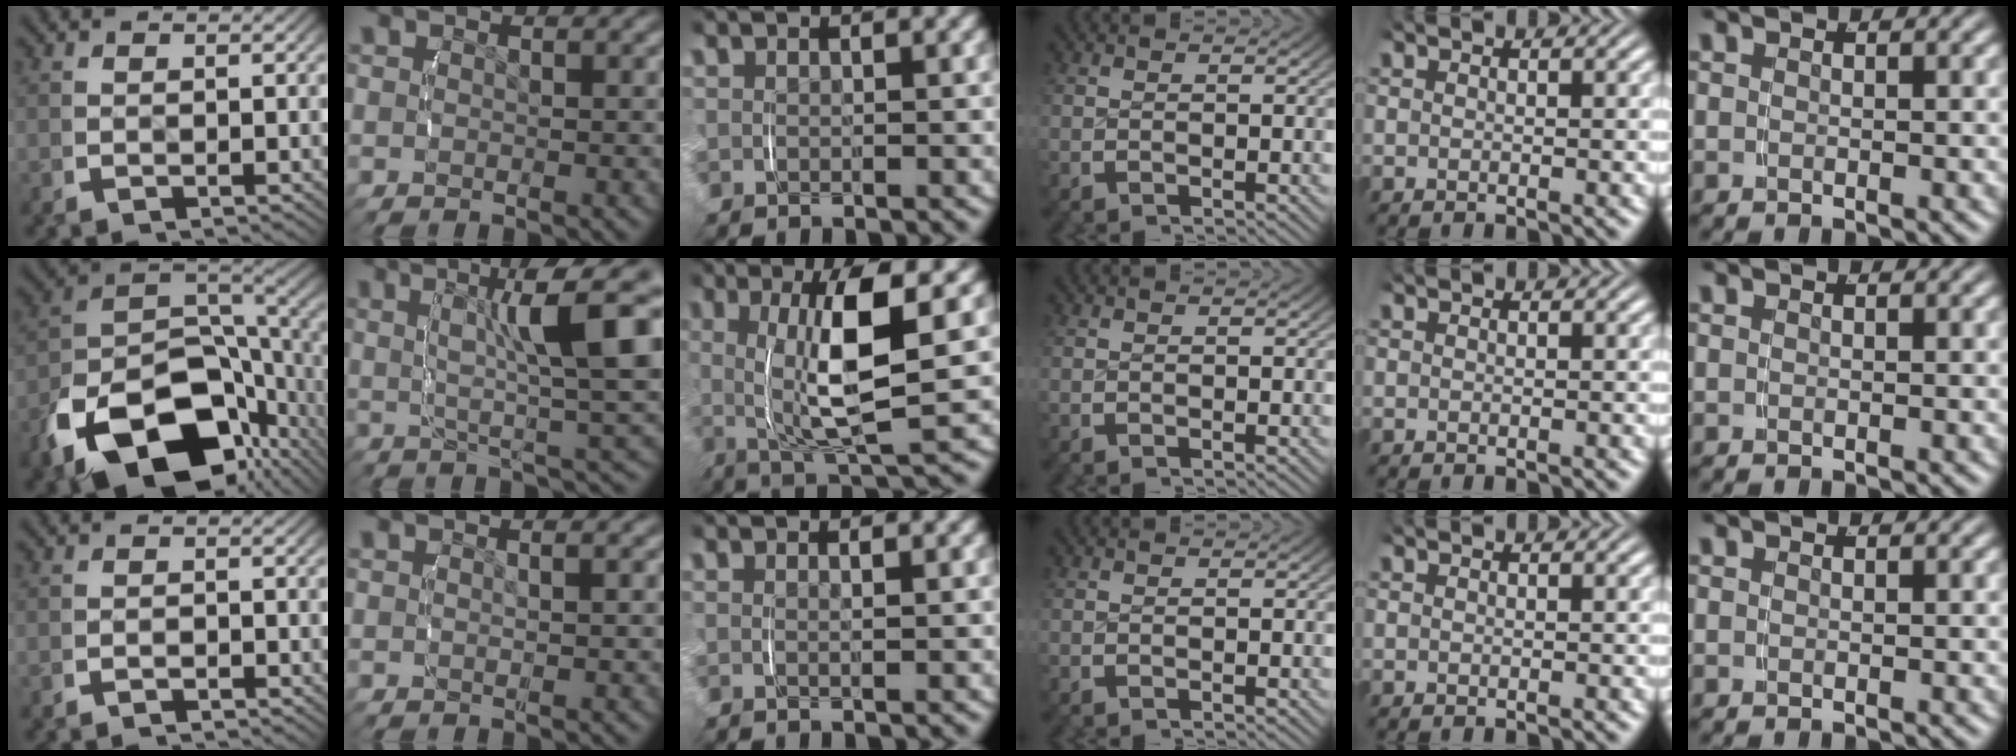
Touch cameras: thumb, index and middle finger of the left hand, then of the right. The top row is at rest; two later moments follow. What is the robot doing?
{"motion": "lift_and_place", "object": "ethernet cable"}